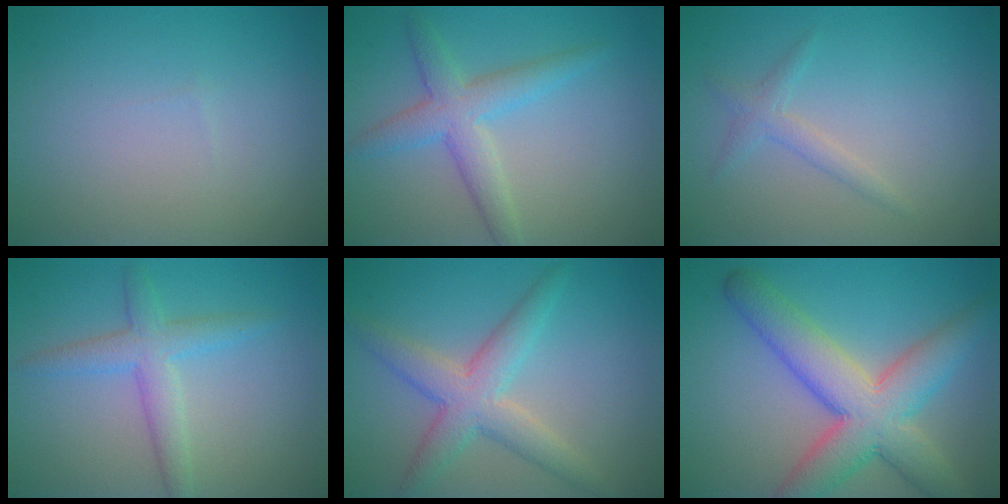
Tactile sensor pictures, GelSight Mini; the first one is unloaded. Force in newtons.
{"total": 3.9, "press": 3.9, "slide": 0.1}
{"total": 1.5, "press": 1.5, "slide": 0.1}
{"total": 3.3, "press": 3.3, "slide": 0.0}
{"total": 4.6, "press": 4.6, "slide": 0.2}
{"total": 8.4, "press": 8.4, "slide": 0.4}